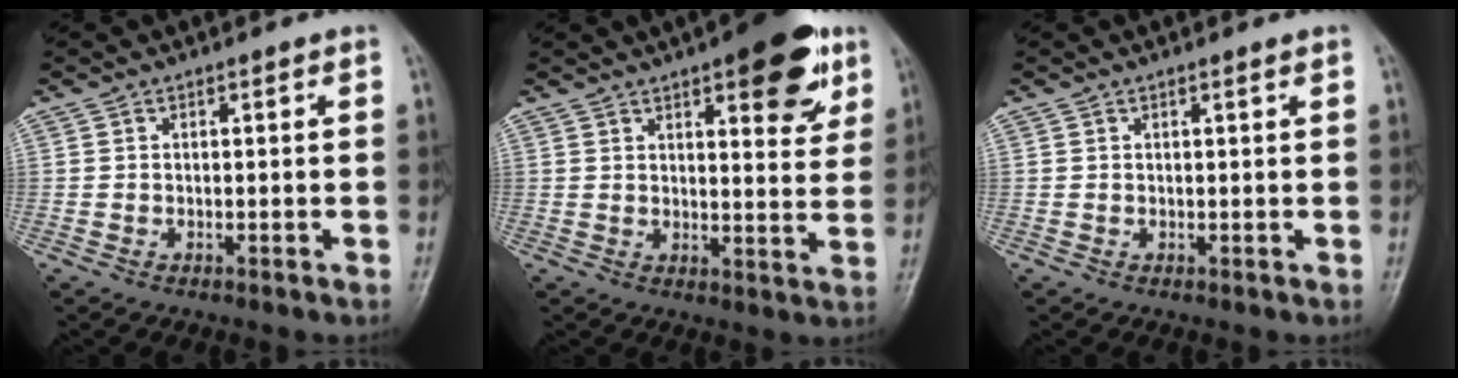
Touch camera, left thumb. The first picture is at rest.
{"total": 12.8, "force": [7.0, 4.6, 9.7], "torque": [-0.091, -0.027, 0.087]}
{"total": 0.8, "force": [0.6, 0.1, 0.6], "torque": [-0.008, -0.002, 0.008]}